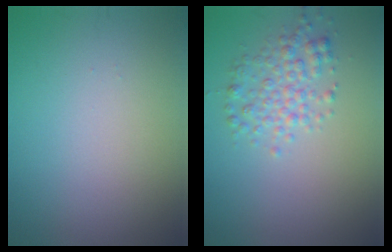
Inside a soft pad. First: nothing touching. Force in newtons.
{"total": 2.9, "press": 2.9, "slide": 0.1}